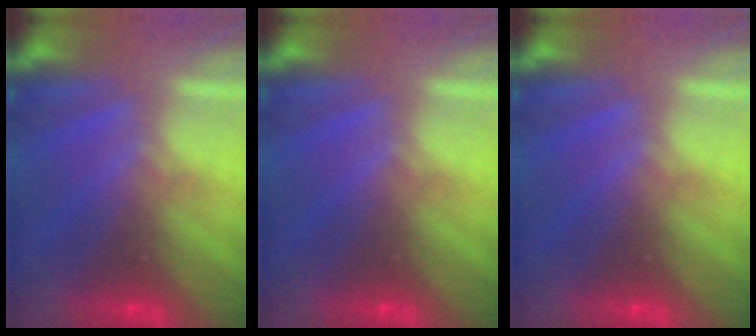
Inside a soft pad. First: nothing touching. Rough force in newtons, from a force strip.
{"total": 0.0}
{"total": 0.0}